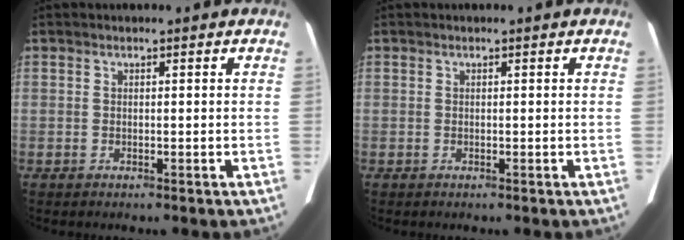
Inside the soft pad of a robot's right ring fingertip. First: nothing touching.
{"total": 0.0}